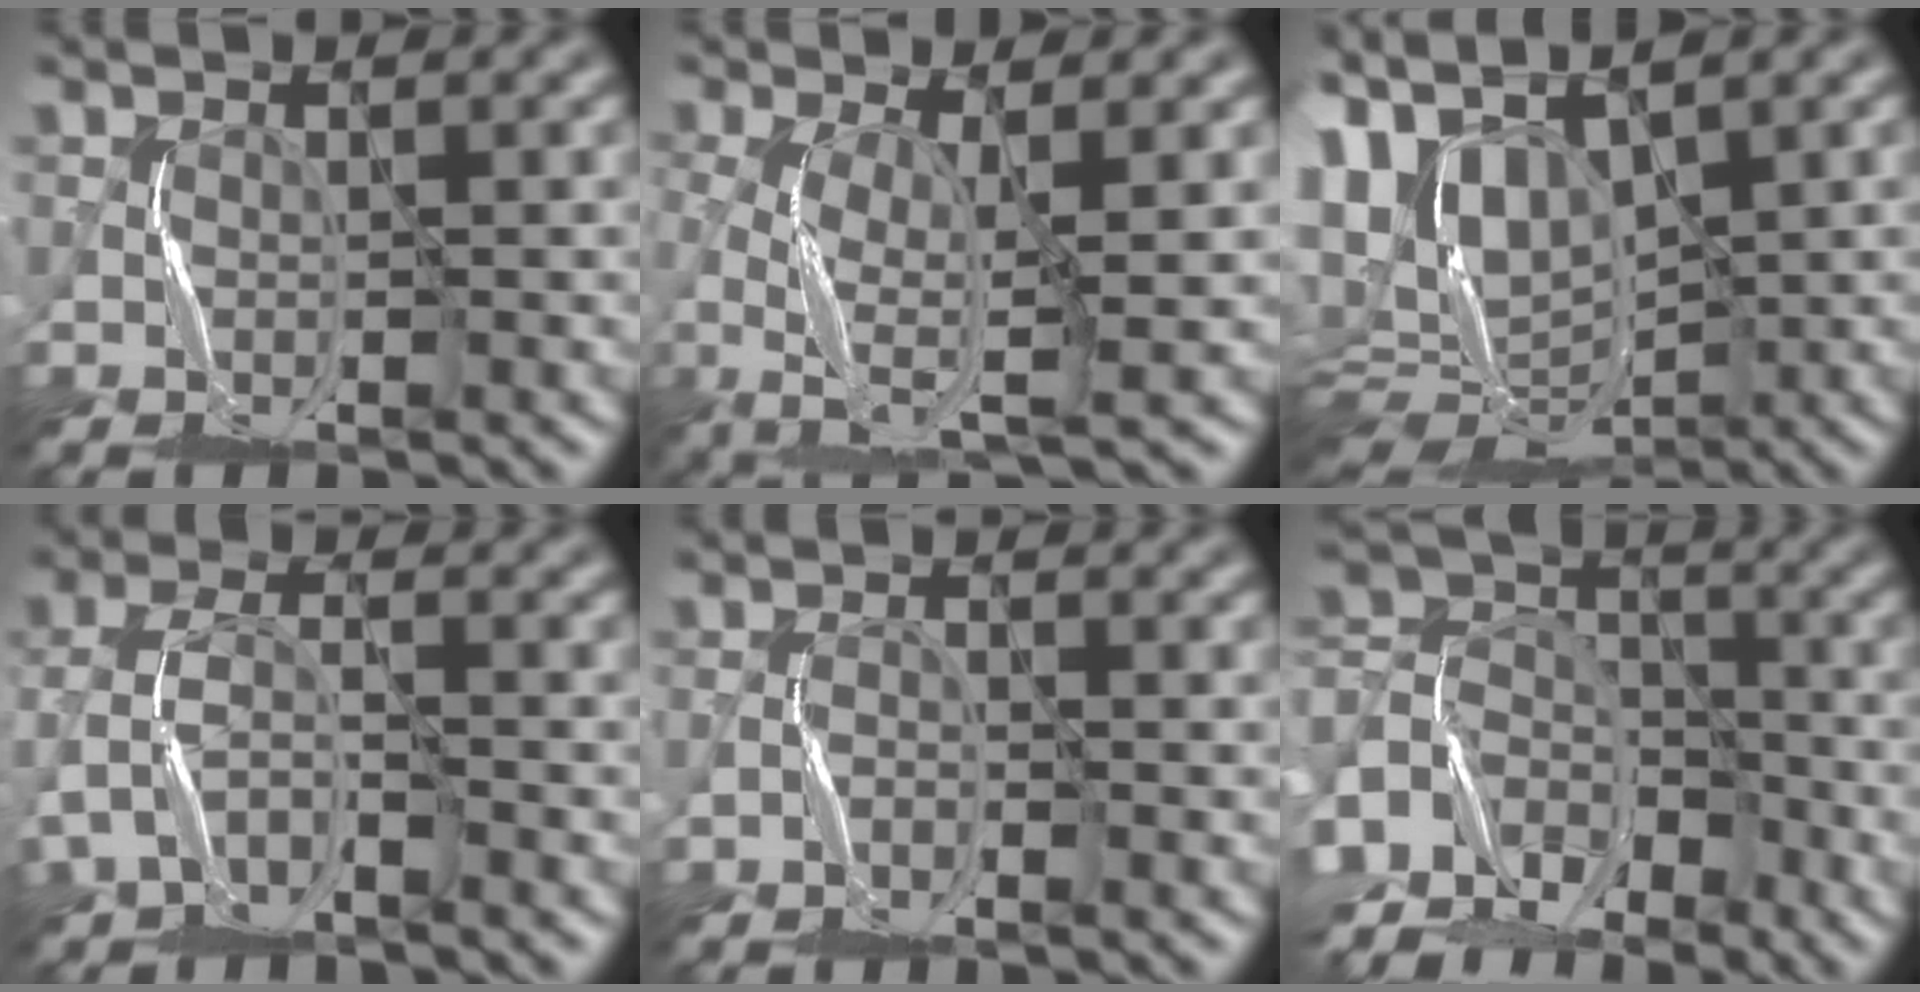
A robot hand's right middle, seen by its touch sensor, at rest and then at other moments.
{"total": 4.9, "force": [-1.0, 1.7, 4.5], "torque": [-0.106, -0.007, -0.020]}
{"total": 8.5, "force": [2.5, 5.2, 6.2], "torque": [-0.137, 0.004, 0.055]}
{"total": 3.2, "force": [-2.4, 1.2, 1.7], "torque": [-0.047, 0.004, -0.053]}
{"total": 1.2, "force": [-1.1, 0.2, 0.2], "torque": [0.000, 0.005, -0.022]}
{"total": 7.7, "force": [-5.4, 5.0, 2.0], "torque": [-0.042, 0.009, -0.120]}